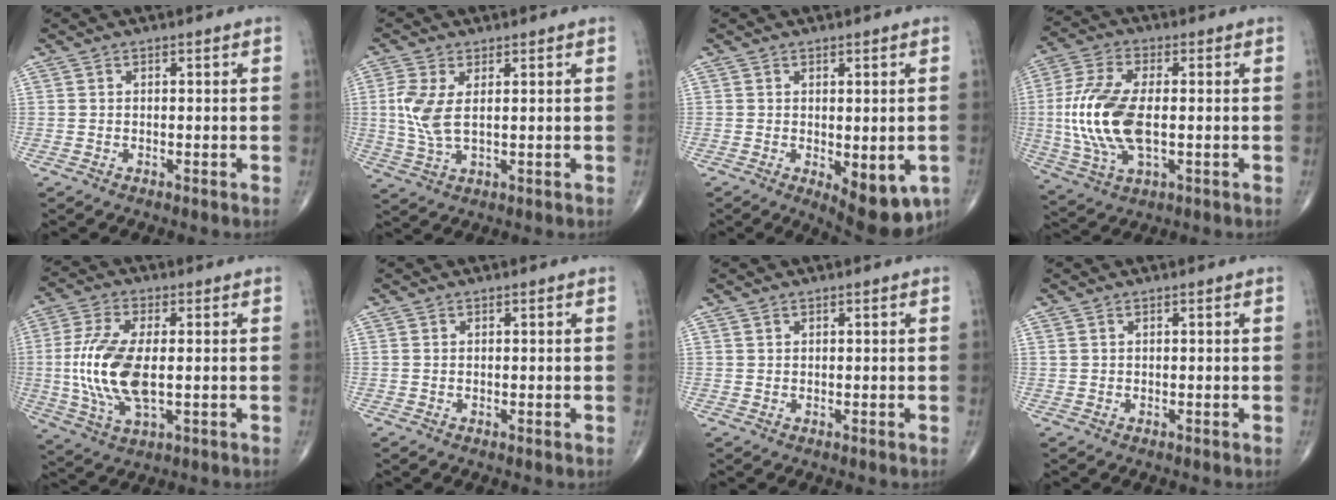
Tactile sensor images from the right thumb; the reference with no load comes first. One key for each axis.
{"total": 6.6, "fx": 1.2, "fy": 2.9, "fz": 5.8, "tx": -0.142, "ty": -0.005, "tz": 0.028}
{"total": 9.8, "fx": -3.3, "fy": 4.2, "fz": 8.3, "tx": -0.091, "ty": -0.010, "tz": -0.035}
{"total": 15.3, "fx": -0.6, "fy": 7.4, "fz": 13.4, "tx": -0.295, "ty": 0.000, "tz": -0.009}
{"total": 13.7, "fx": -0.4, "fy": 6.1, "fz": 12.3, "tx": -0.269, "ty": -0.007, "tz": -0.004}
{"total": 0.0}
{"total": 0.6, "fx": 0.5, "fy": 0.4, "fz": 0.2, "tx": -0.001, "ty": -0.001, "tz": 0.008}
{"total": 0.5, "fx": 0.4, "fy": 0.3, "fz": 0.3, "tx": -0.005, "ty": 0.005, "tz": 0.009}